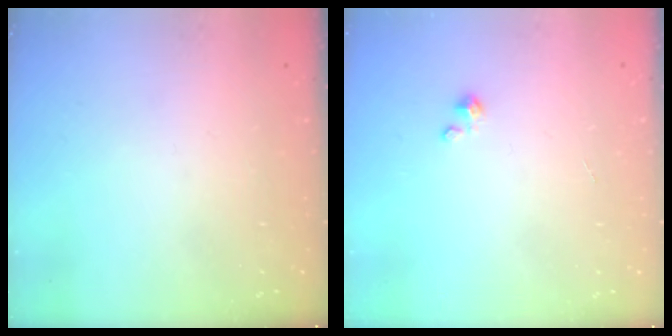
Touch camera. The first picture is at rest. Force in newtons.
{"total": 1.7, "press": 1.7, "slide": 0.1}